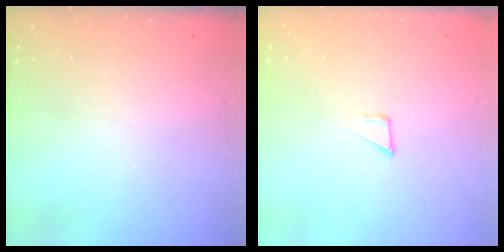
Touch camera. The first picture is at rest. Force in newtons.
{"total": 2.1, "press": 2.1, "slide": 0.1}